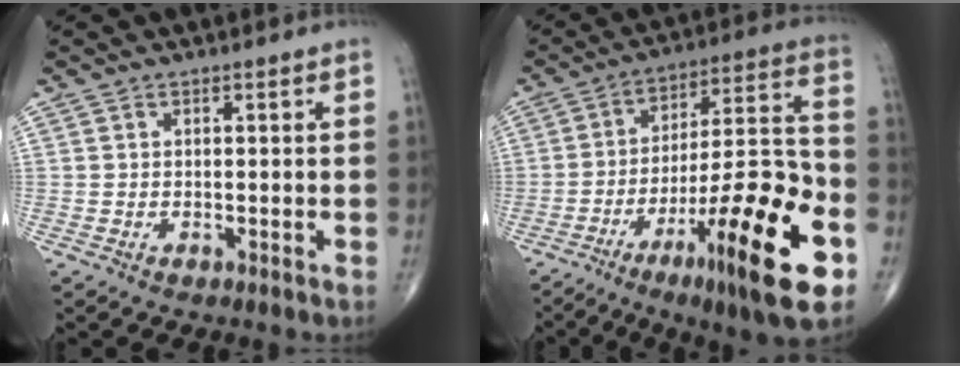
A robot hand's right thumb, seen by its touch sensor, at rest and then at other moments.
{"total": 25.4, "force": [-11.1, 5.2, 22.2], "torque": [-0.315, 0.056, -0.164]}